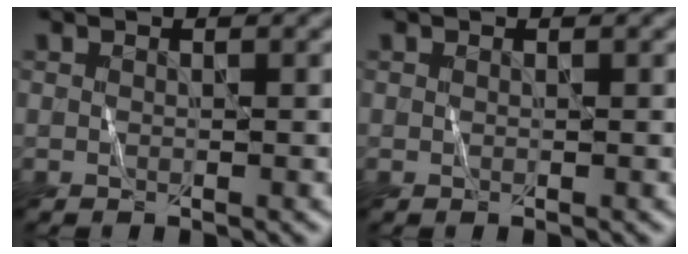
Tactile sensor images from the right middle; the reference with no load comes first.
{"total": 0.0}